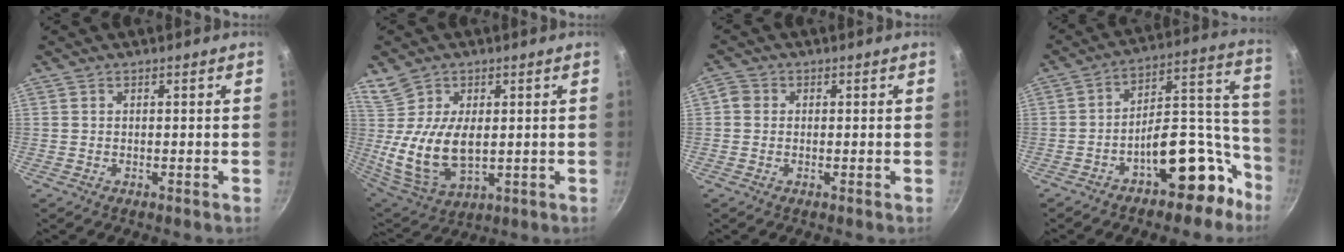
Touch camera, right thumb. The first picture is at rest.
{"total": 12.1, "force": [1.1, 7.2, 9.6], "torque": [-0.172, -0.025, 0.034]}
{"total": 2.2, "force": [0.0, 2.0, 0.8], "torque": [-0.011, 0.005, -0.010]}
{"total": 16.0, "force": [-9.0, 8.0, 10.5], "torque": [-0.069, 0.121, -0.132]}